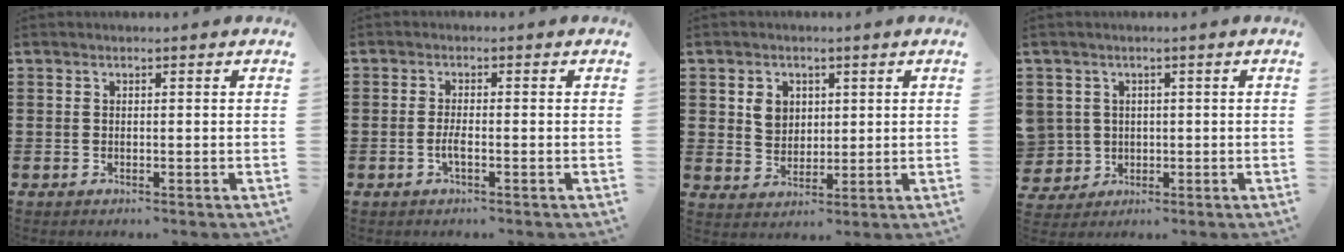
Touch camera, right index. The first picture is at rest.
{"total": 2.1, "force": [-0.8, 0.4, 1.9], "torque": [-0.041, 0.000, -0.017]}
{"total": 4.0, "force": [1.3, 3.3, 2.0], "torque": [-0.042, 0.009, 0.021]}
{"total": 4.0, "force": [0.3, 4.0, 0.2], "torque": [-0.029, 0.013, 0.001]}